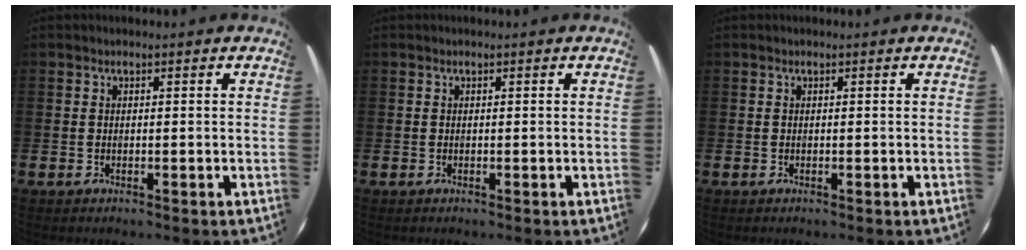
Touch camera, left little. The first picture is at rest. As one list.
[{"total": 0.0}, {"total": 0.0}]